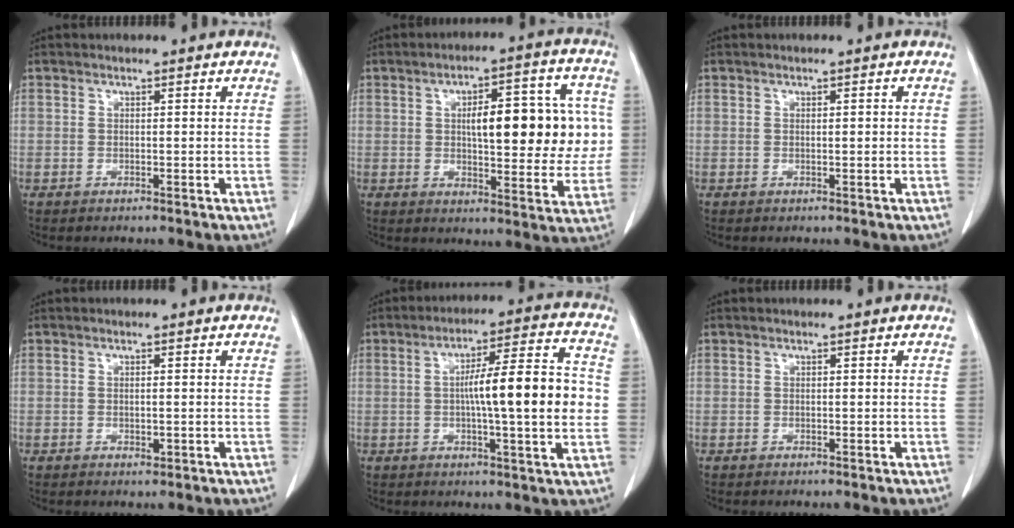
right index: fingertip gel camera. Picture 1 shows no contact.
{"total": 15.4, "force": [1.8, 5.2, 14.4], "torque": [-0.181, 0.032, 0.032]}
{"total": 0.7, "force": [0.0, 0.1, 0.6], "torque": [-0.012, 0.001, 0.003]}
{"total": 1.0, "force": [-0.1, 0.4, 0.9], "torque": [-0.015, -0.003, 0.001]}
{"total": 13.7, "force": [-0.3, 0.8, 13.7], "torque": [-0.207, 0.015, -0.009]}
{"total": 0.0}